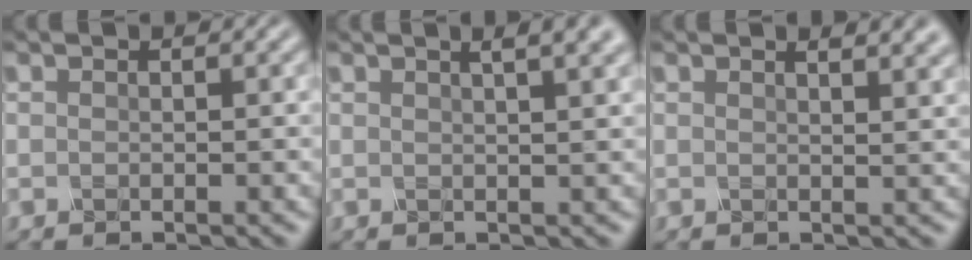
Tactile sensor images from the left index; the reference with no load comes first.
{"total": 5.5, "force": [3.1, 2.2, 4.0], "torque": [-0.019, 0.033, 0.005]}
{"total": 4.1, "force": [2.8, 1.6, 2.5], "torque": [-0.008, 0.023, 0.010]}